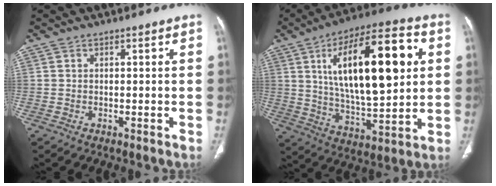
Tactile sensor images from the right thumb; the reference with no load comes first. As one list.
[{"total": 25.0, "force": [6.2, 9.8, 22.2], "torque": [-0.336, -0.007, 0.096]}]